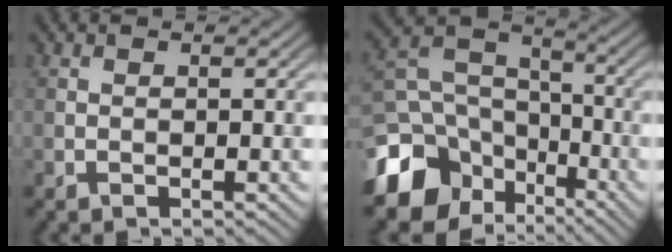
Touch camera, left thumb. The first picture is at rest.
{"total": 12.8, "force": [-6.9, 9.0, 5.9], "torque": [-0.167, -0.025, -0.125]}